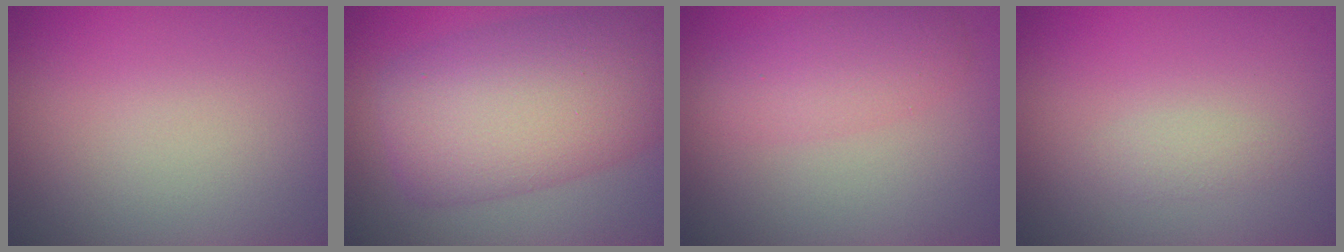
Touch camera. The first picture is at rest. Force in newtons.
{"total": 10.3, "press": 10.3, "slide": 0.4}
{"total": 3.0, "press": 3.0, "slide": 0.1}
{"total": 1.0, "press": 1.0, "slide": 0.1}